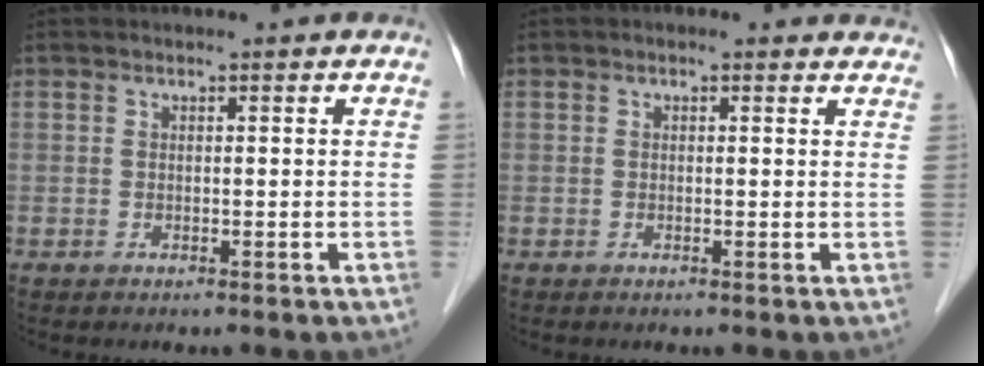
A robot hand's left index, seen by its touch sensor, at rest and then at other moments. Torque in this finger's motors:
{"motor_torque": [0.38, -1.40, 0.13, 0.01]}